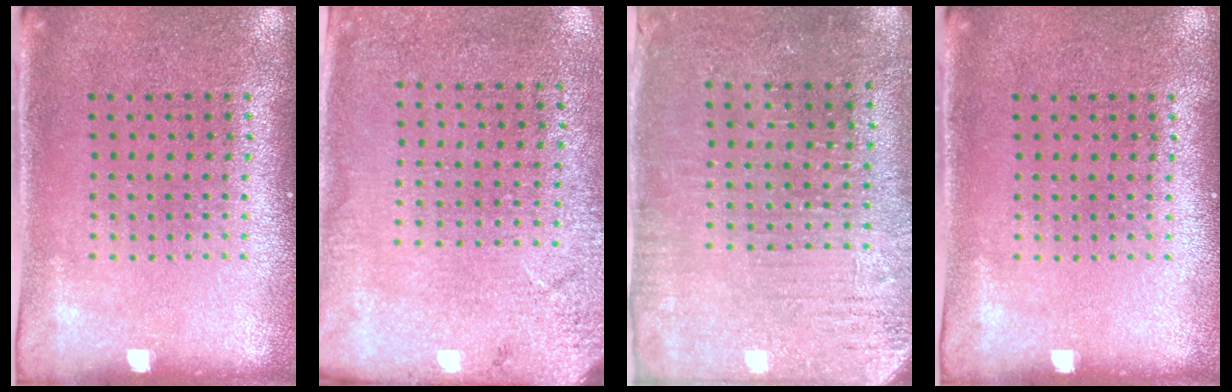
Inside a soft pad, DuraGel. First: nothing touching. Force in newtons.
{"total": 2.6, "press": 2.2, "slide": 1.3}
{"total": 3.0, "press": 2.8, "slide": 1.0}
{"total": 0.0}